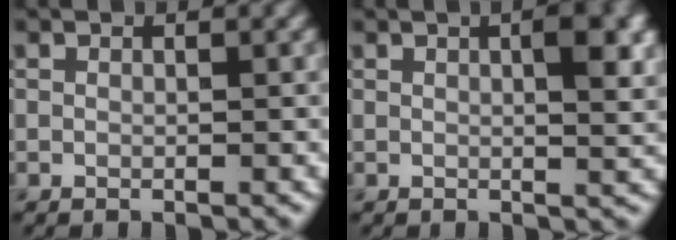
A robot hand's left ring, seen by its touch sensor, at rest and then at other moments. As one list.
[{"total": 4.0, "force": [1.1, 1.1, 3.6], "torque": [-0.045, 0.006, 0.015]}]